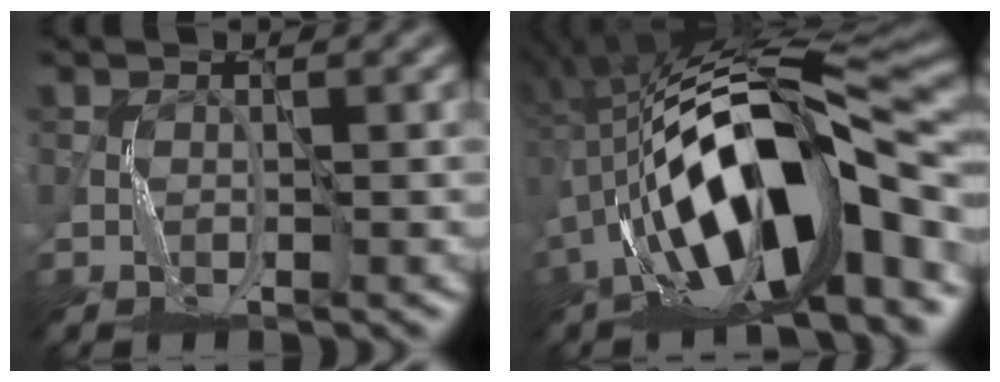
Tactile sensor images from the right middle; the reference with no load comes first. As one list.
[{"total": 15.1, "force": [-3.5, 5.6, 13.6], "torque": [-0.217, 0.026, -0.065]}]